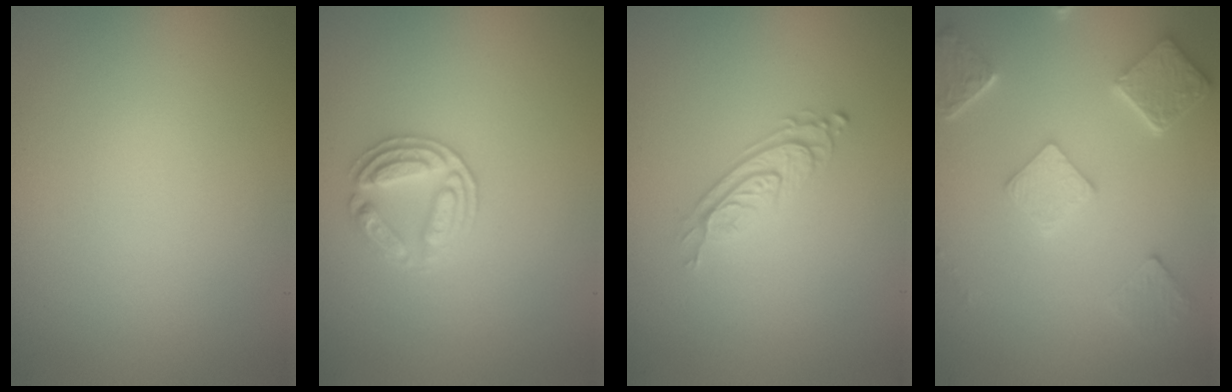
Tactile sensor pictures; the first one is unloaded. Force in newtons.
{"total": 2.7, "press": 2.6, "slide": 0.7}
{"total": 2.8, "press": 2.0, "slide": 2.1}
{"total": 4.9, "press": 3.8, "slide": 3.2}